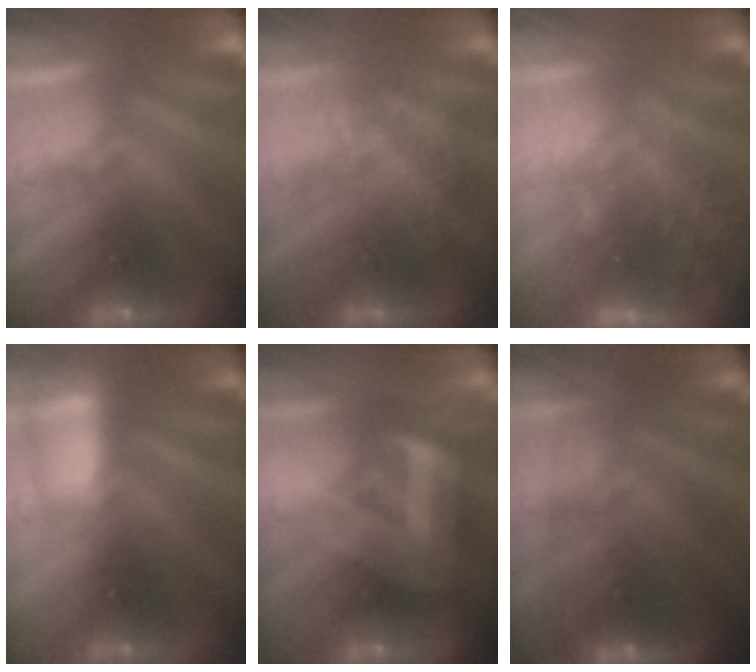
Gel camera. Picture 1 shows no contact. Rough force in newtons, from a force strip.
{"total": 2.3}
{"total": 5.9}
{"total": 2.8}
{"total": 4.6}
{"total": 7.1}